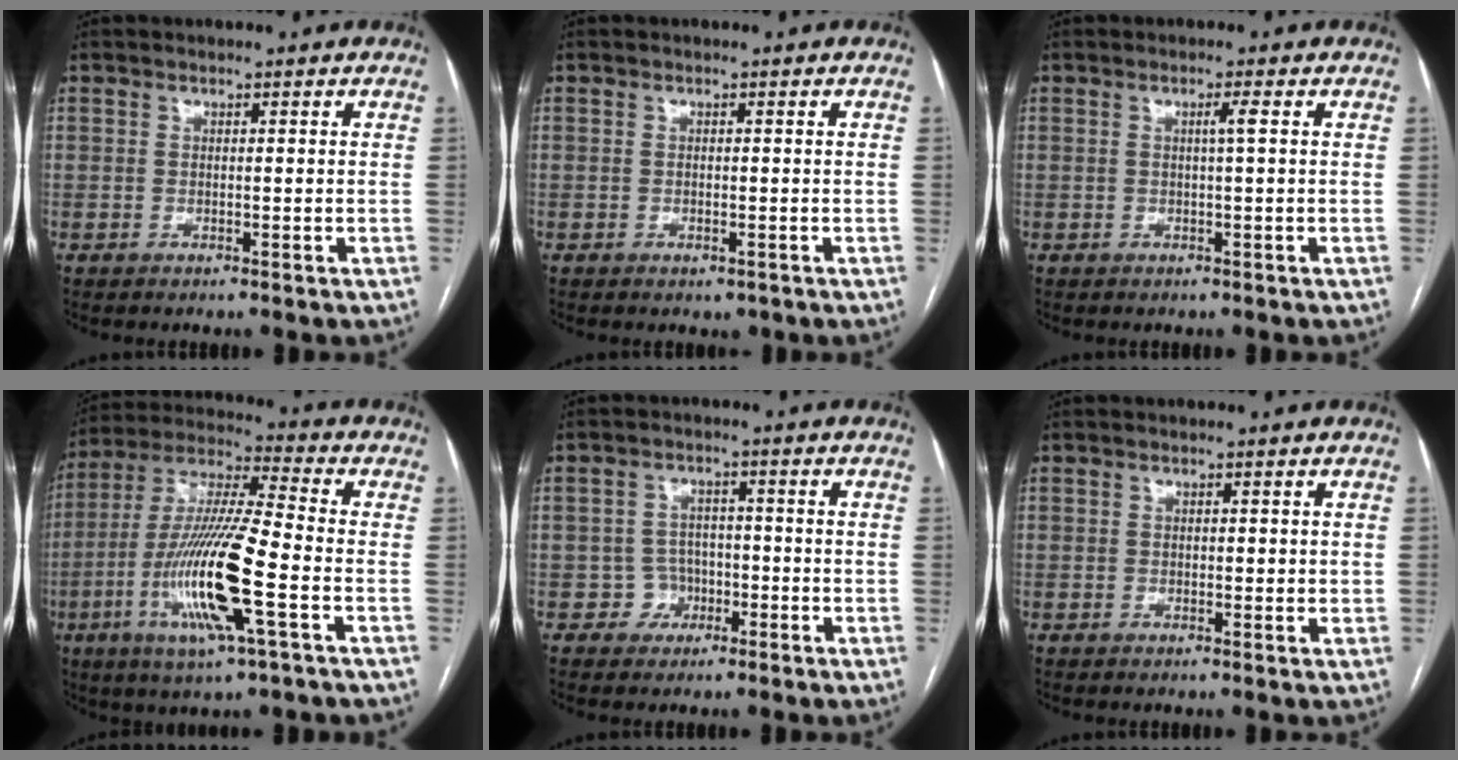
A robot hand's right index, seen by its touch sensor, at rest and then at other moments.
{"total": 1.1, "force": [-0.6, 0.7, 0.6], "torque": [-0.008, 0.000, -0.001]}
{"total": 1.4, "force": [0.2, -0.4, 1.3], "torque": [-0.020, 0.004, 0.004]}
{"total": 17.1, "force": [-5.1, 1.0, 16.3], "torque": [-0.333, -0.012, -0.095]}
{"total": 3.7, "force": [-1.4, 3.4, 0.1], "torque": [0.012, 0.015, -0.022]}
{"total": 1.3, "force": [0.3, 0.7, 1.0], "torque": [-0.012, -0.001, 0.004]}